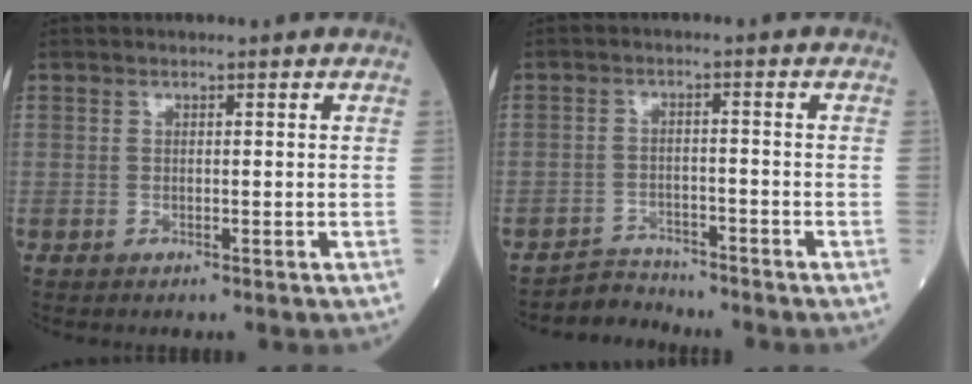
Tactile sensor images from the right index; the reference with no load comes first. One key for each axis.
{"total": 3.5, "fx": -3.2, "fy": 0.3, "fz": -1.4, "tx": 0.029, "ty": -0.004, "tz": -0.054}